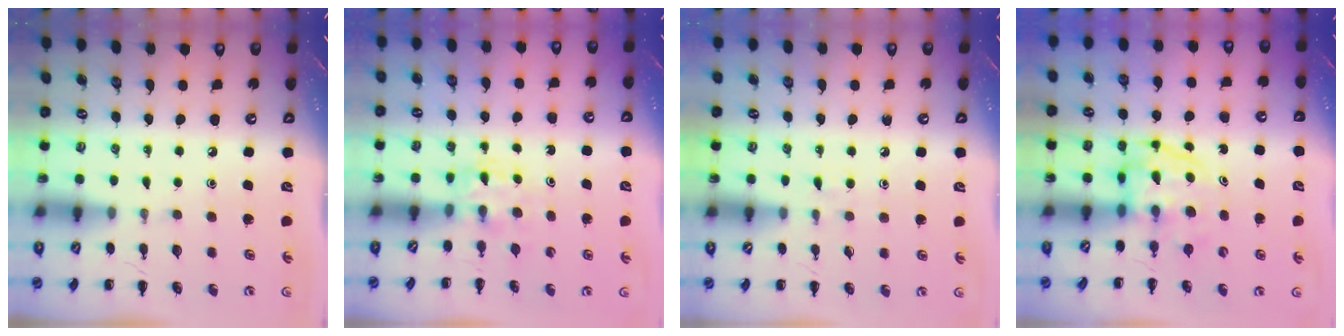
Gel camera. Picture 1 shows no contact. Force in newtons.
{"total": 2.6, "press": 2.4, "slide": 1.1}
{"total": 3.3, "press": 3.1, "slide": 1.3}
{"total": 3.9, "press": 3.8, "slide": 0.3}